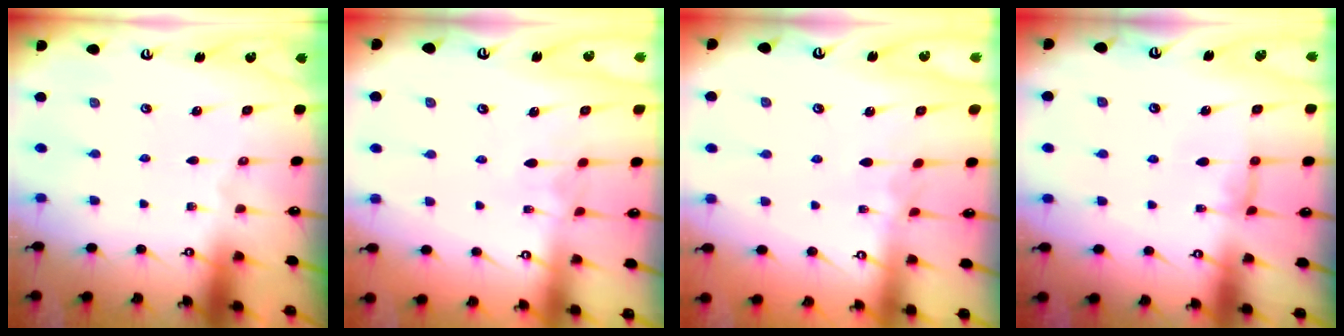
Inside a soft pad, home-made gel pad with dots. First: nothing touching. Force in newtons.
{"total": 3.2, "press": 3.2, "slide": 0.1}
{"total": 5.0, "press": 5.0, "slide": 0.2}
{"total": 3.4, "press": 3.3, "slide": 0.6}